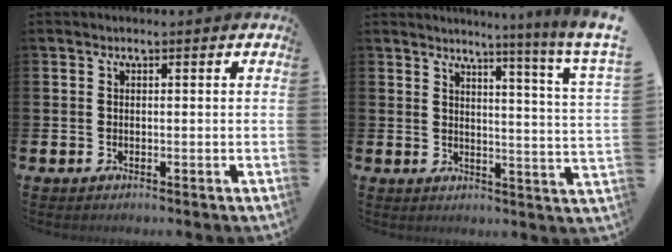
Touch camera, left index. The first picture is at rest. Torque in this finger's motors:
{"motor_torque": [-0.53, -0.57, -0.09, 0.11]}